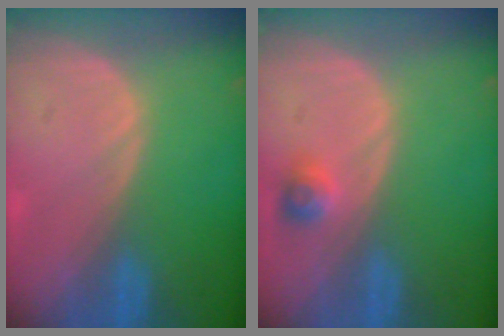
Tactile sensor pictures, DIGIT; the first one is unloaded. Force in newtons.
{"total": 2.2, "press": 2.2, "slide": 0.2}